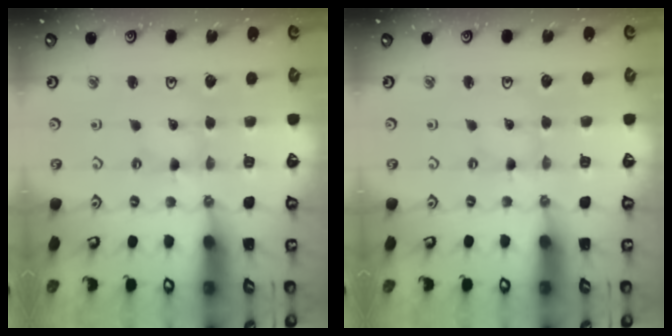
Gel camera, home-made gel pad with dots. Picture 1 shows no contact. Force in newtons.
{"total": 0.0}